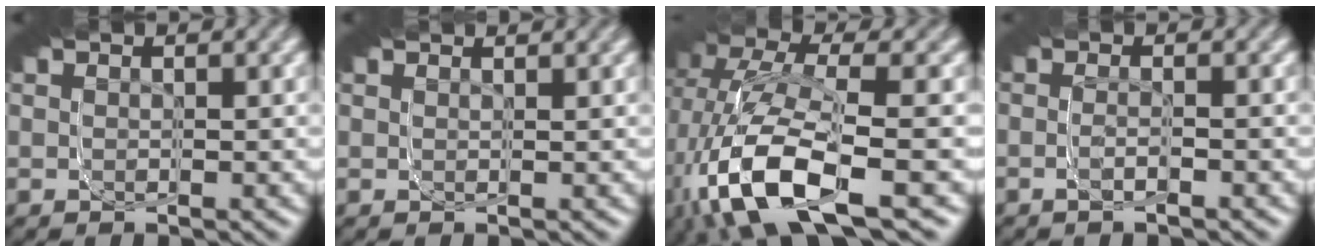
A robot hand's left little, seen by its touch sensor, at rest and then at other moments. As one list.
[{"total": 0.6, "force": [0.6, -0.2, 0.0], "torque": [-0.006, 0.005, 0.008]}, {"total": 6.9, "force": [-4.1, 2.1, 5.1], "torque": [-0.119, -0.010, -0.053]}, {"total": 1.7, "force": [-0.6, -1.5, 0.6], "torque": [0.007, 0.013, -0.014]}]